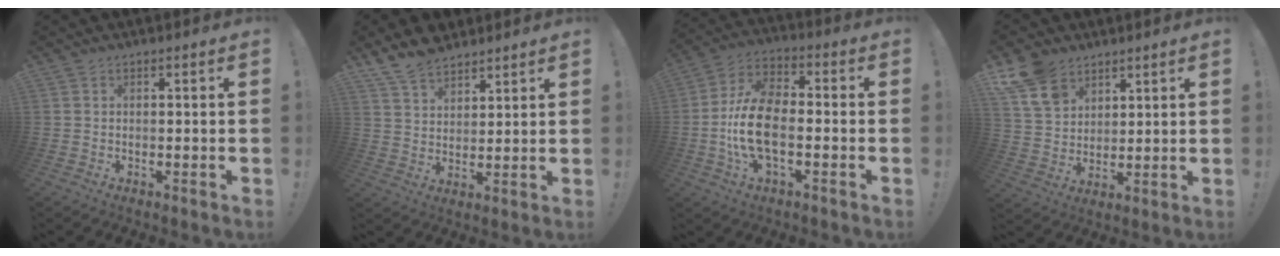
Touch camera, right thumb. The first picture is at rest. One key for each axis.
{"total": 8.7, "fx": 7.4, "fy": 3.9, "fz": 2.4, "tx": -0.055, "ty": -0.045, "tz": 0.145}
{"total": 14.9, "fx": -3.8, "fy": 8.0, "fz": 12.0, "tx": -0.245, "ty": 0.017, "tz": -0.065}
{"total": 12.2, "fx": 8.0, "fy": 7.9, "fz": 4.8, "tx": -0.098, "ty": -0.036, "tz": 0.162}